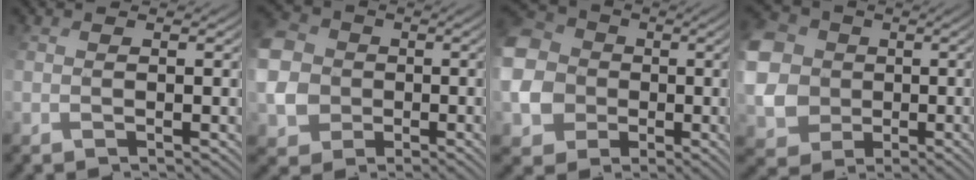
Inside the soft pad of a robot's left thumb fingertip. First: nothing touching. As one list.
[{"total": 8.2, "force": [-0.2, 7.5, 3.3], "torque": [-0.121, -0.012, -0.014]}, {"total": 12.3, "force": [-0.2, 11.5, 4.4], "torque": [-0.181, 0.003, -0.023]}, {"total": 13.4, "force": [1.6, 12.1, 5.4], "torque": [-0.203, -0.008, 0.018]}]